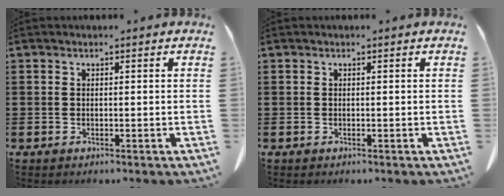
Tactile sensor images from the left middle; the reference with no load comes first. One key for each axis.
{"total": 0.0}